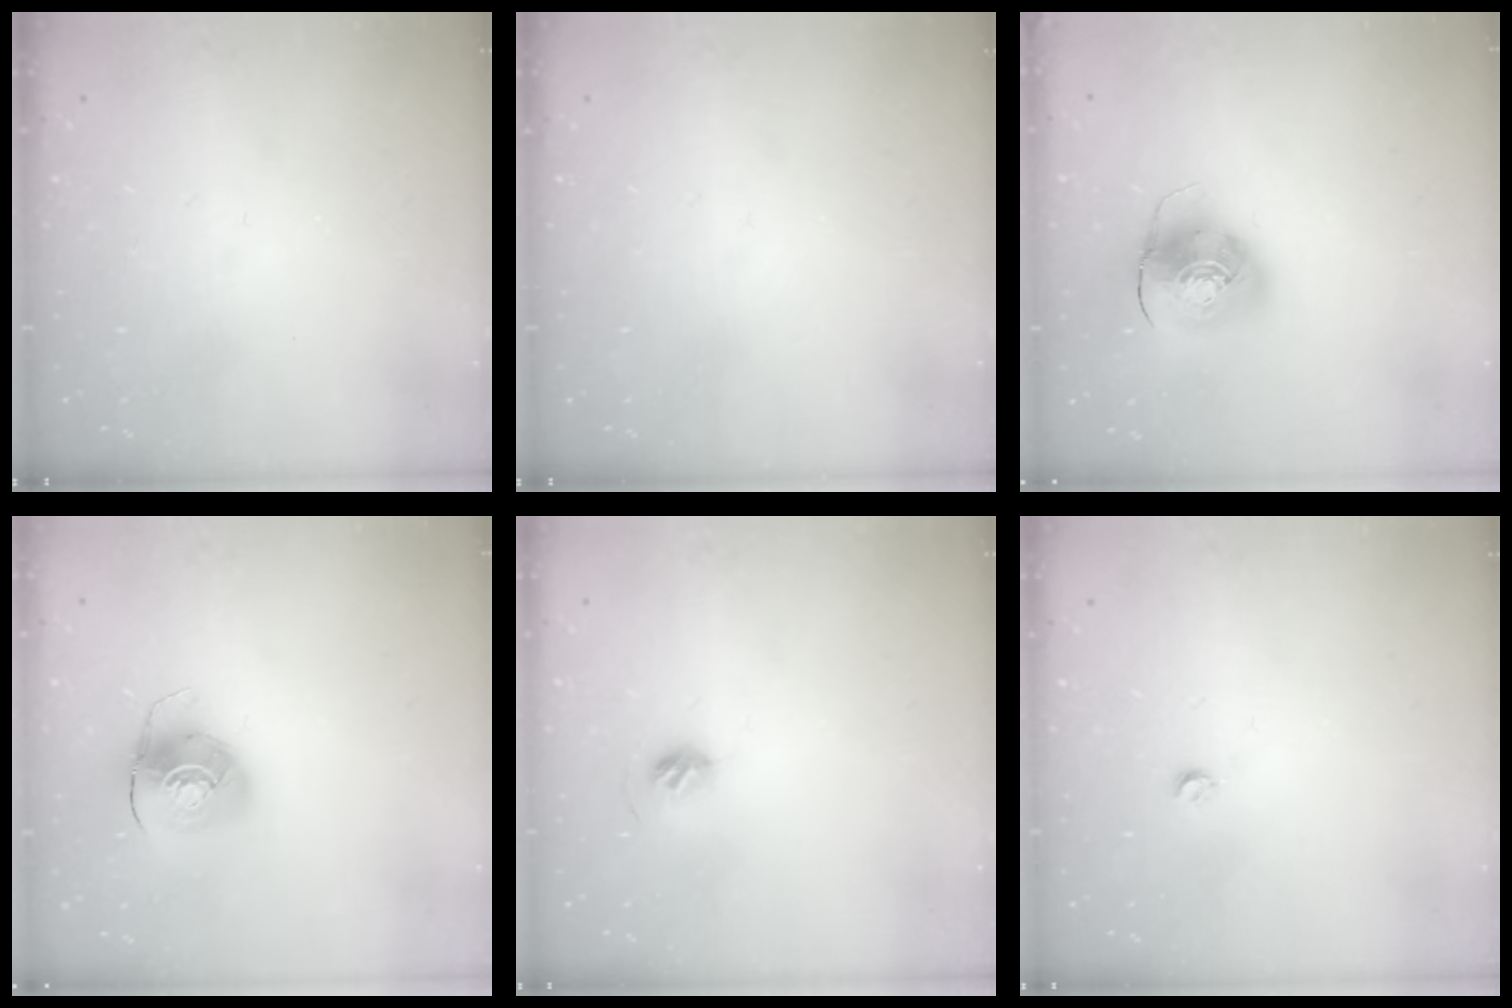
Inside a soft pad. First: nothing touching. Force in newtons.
{"total": 0.0}
{"total": 9.7, "press": 9.6, "slide": 1.4}
{"total": 9.1, "press": 9.1, "slide": 0.5}
{"total": 5.3, "press": 5.2, "slide": 0.9}
{"total": 2.9, "press": 2.8, "slide": 0.5}